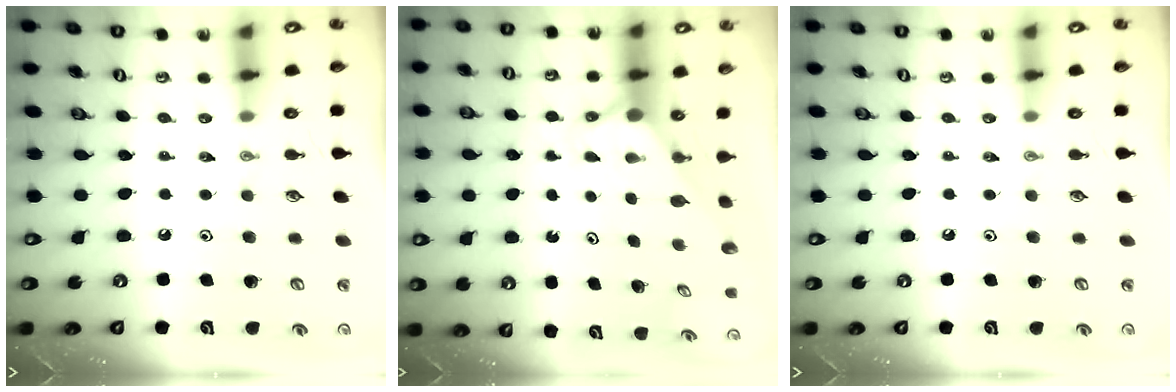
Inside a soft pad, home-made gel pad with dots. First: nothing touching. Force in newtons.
{"total": 2.7, "press": 2.7, "slide": 0.0}
{"total": 0.0}